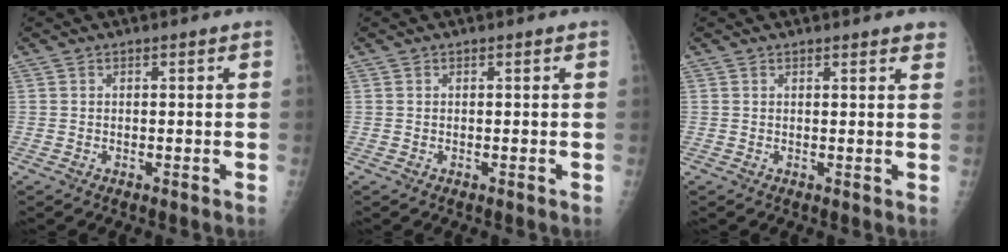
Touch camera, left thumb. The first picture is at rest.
{"total": 0.0}
{"total": 2.5, "force": [2.2, 0.5, 1.0], "torque": [-0.003, -0.003, 0.020]}